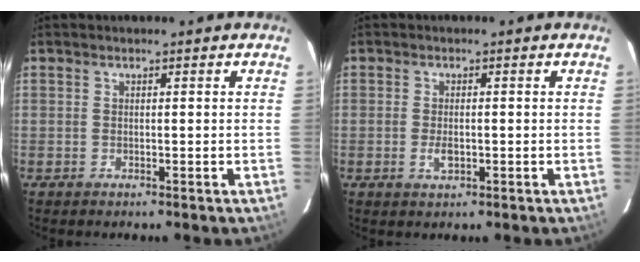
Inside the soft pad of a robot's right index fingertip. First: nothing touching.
{"total": 2.6, "force": [-0.8, 1.4, 2.1], "torque": [-0.041, -0.003, -0.012]}